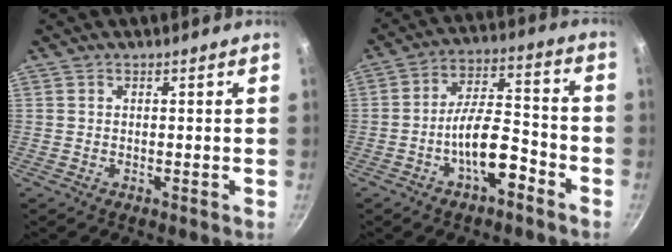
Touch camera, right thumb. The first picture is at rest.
{"total": 11.1, "force": [-5.3, 4.5, 8.7], "torque": [-0.129, 0.053, -0.092]}